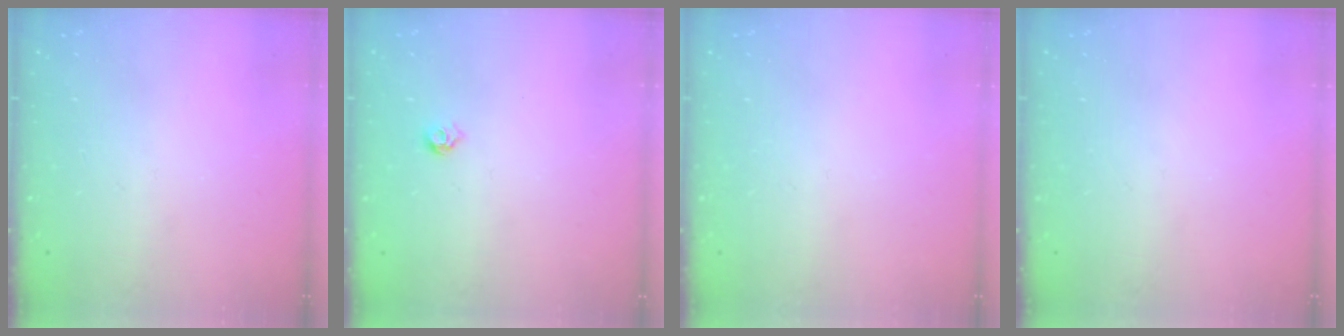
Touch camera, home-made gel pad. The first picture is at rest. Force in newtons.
{"total": 4.4, "press": 4.3, "slide": 0.9}
{"total": 0.0}
{"total": 0.0}